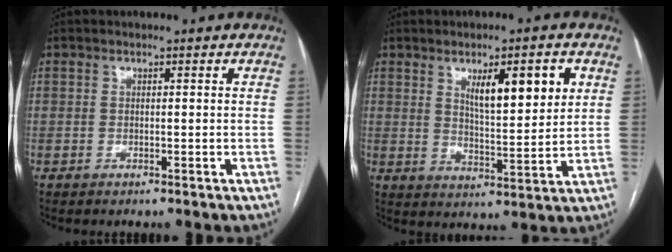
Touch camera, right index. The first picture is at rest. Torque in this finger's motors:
{"motor_torque": [1.04, 0.90, 0.44, 0.08]}